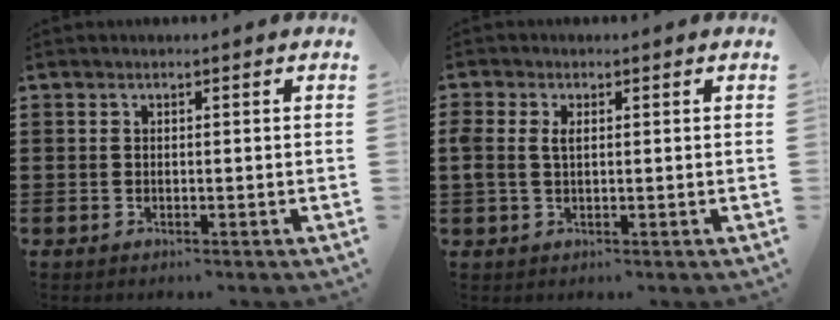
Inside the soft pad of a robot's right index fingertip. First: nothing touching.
{"total": 2.2, "force": [0.4, 1.2, 1.7], "torque": [-0.038, 0.008, 0.005]}